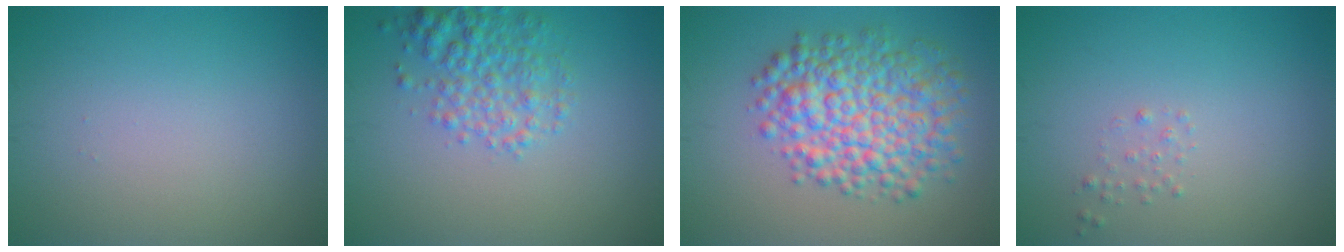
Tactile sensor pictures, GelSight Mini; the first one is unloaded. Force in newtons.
{"total": 3.6, "press": 3.6, "slide": 0.2}
{"total": 8.0, "press": 8.0, "slide": 0.2}
{"total": 0.6, "press": 0.6, "slide": 0.1}